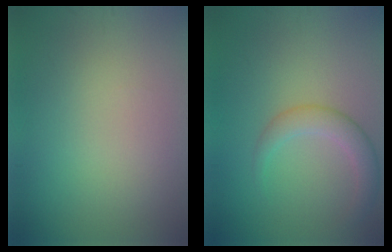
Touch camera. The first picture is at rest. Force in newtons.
{"total": 2.9, "press": 2.9, "slide": 0.2}